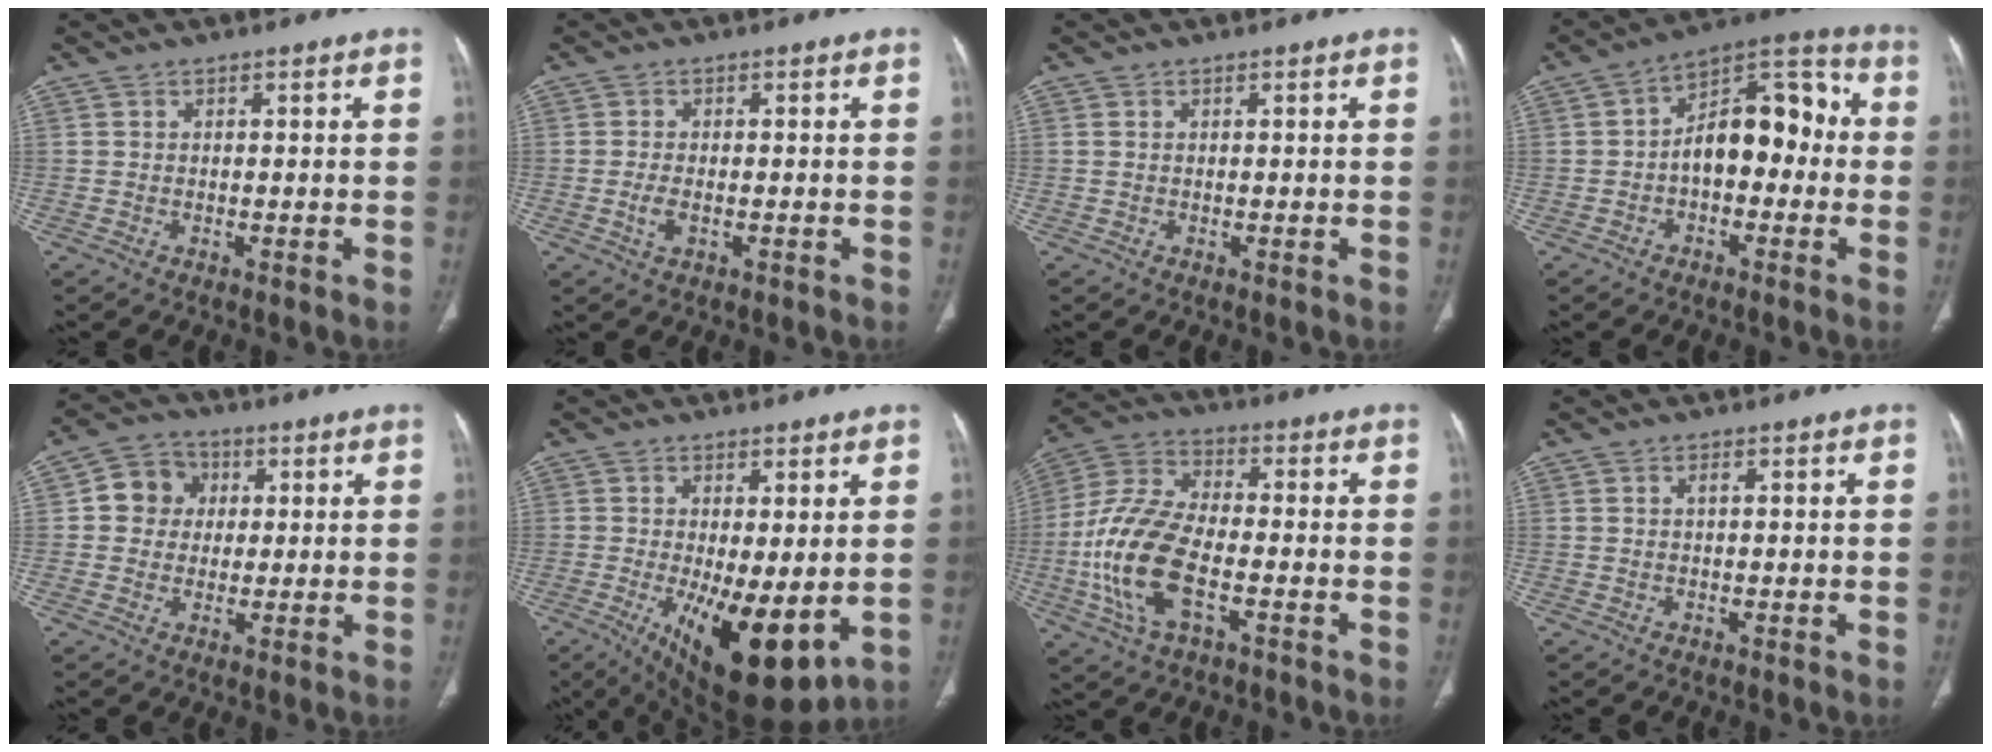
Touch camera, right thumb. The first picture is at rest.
{"total": 2.7, "force": [-0.7, 1.4, 2.2], "torque": [-0.050, -0.001, -0.013]}
{"total": 0.0}
{"total": 13.4, "force": [-0.9, 7.9, 10.7], "torque": [-0.127, 0.048, -0.027]}
{"total": 7.4, "force": [1.3, 6.8, 2.7], "torque": [-0.014, 0.006, 0.012]}
{"total": 14.6, "force": [-3.1, 5.4, 13.2], "torque": [-0.207, -0.032, -0.027]}
{"total": 16.5, "force": [-4.4, 8.0, 13.8], "torque": [-0.300, 0.021, -0.083]}
{"total": 0.7, "force": [0.2, 0.2, 0.6], "torque": [-0.011, 0.001, 0.002]}